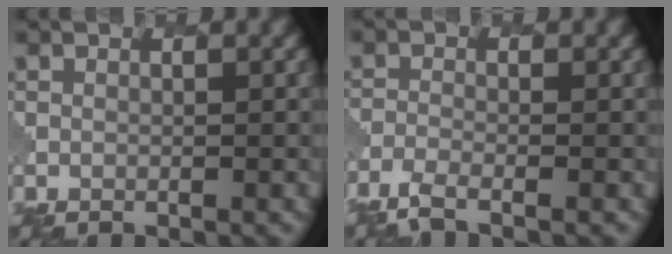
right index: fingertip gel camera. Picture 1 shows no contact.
{"total": 2.5, "force": [-2.1, 0.6, 1.4], "torque": [-0.032, -0.010, -0.052]}